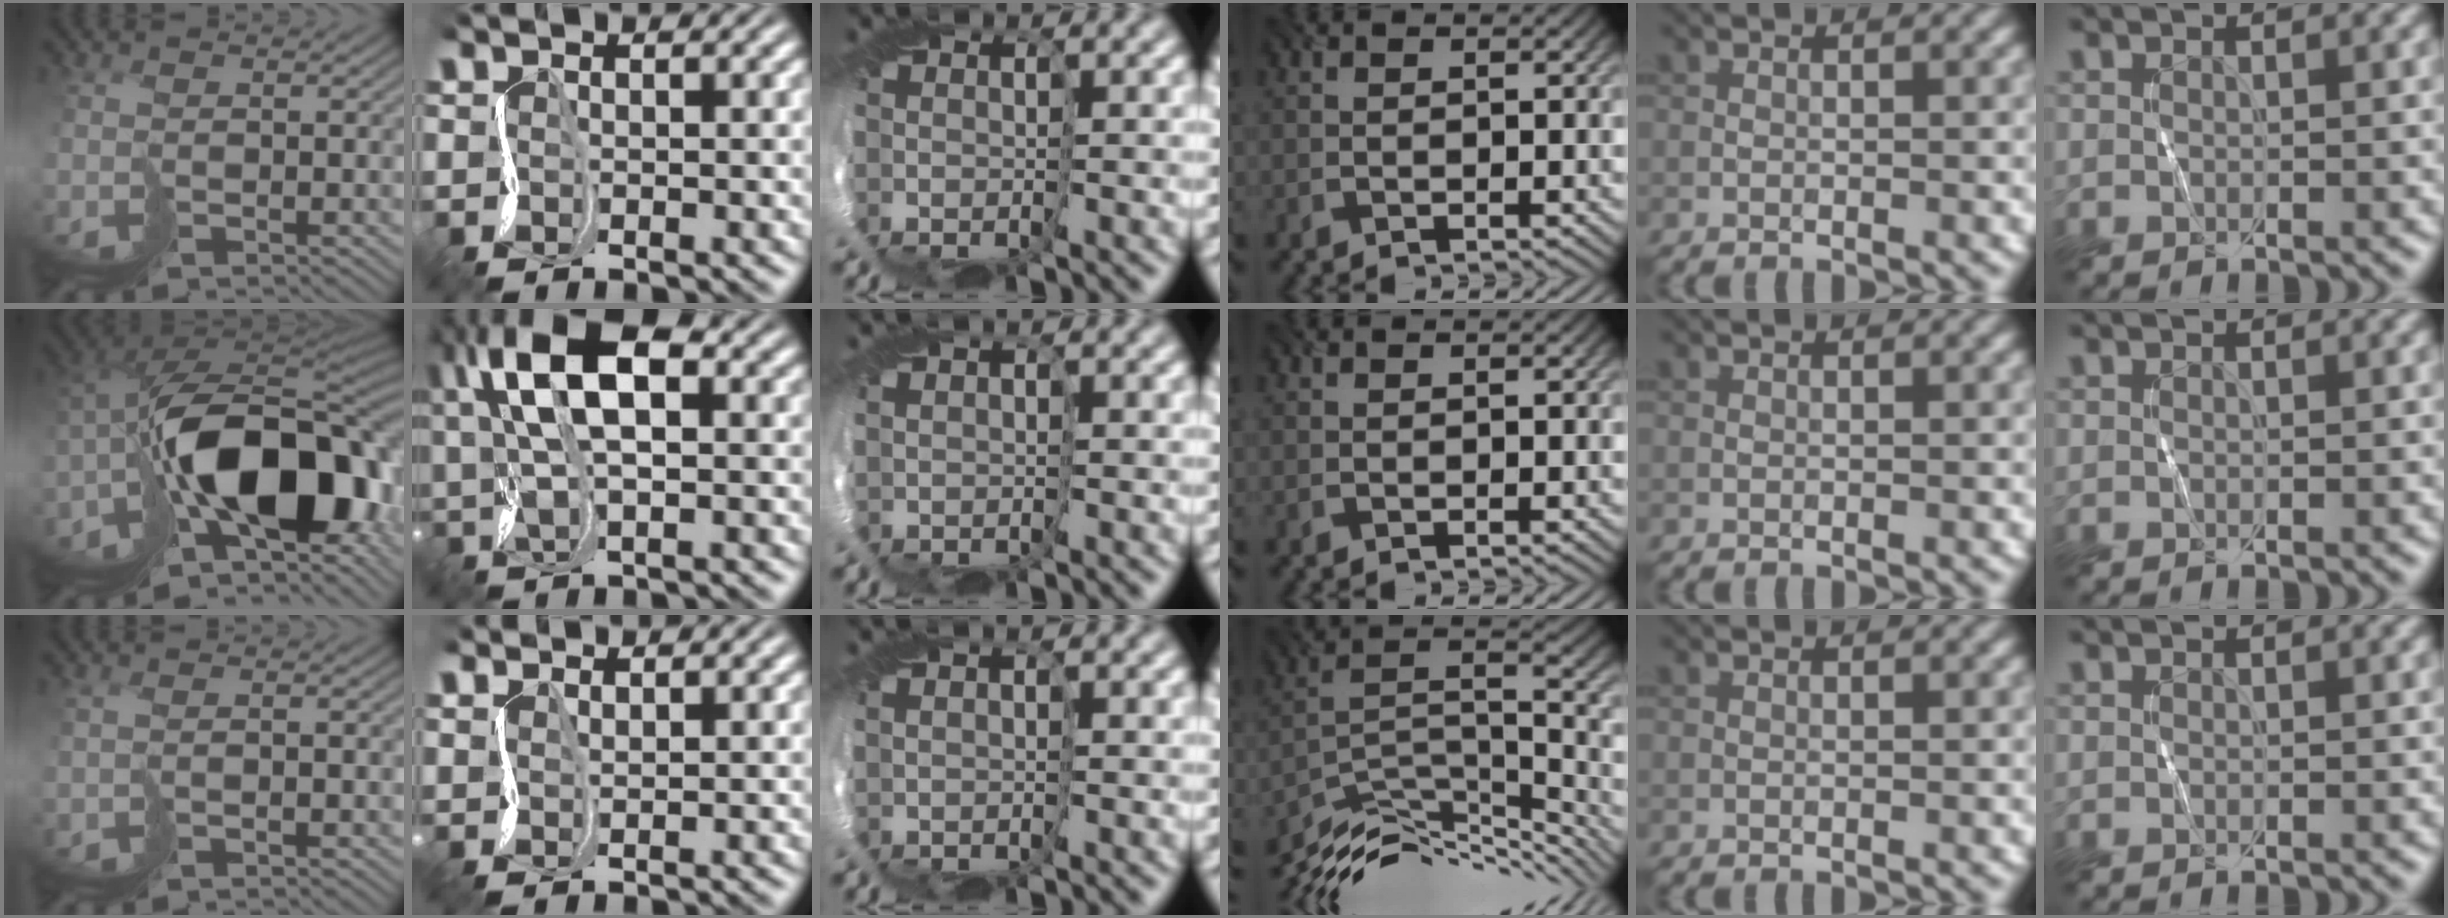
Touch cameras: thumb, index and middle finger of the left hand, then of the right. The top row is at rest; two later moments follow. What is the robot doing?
{"motion": "cut", "object": "wrapping paper"}